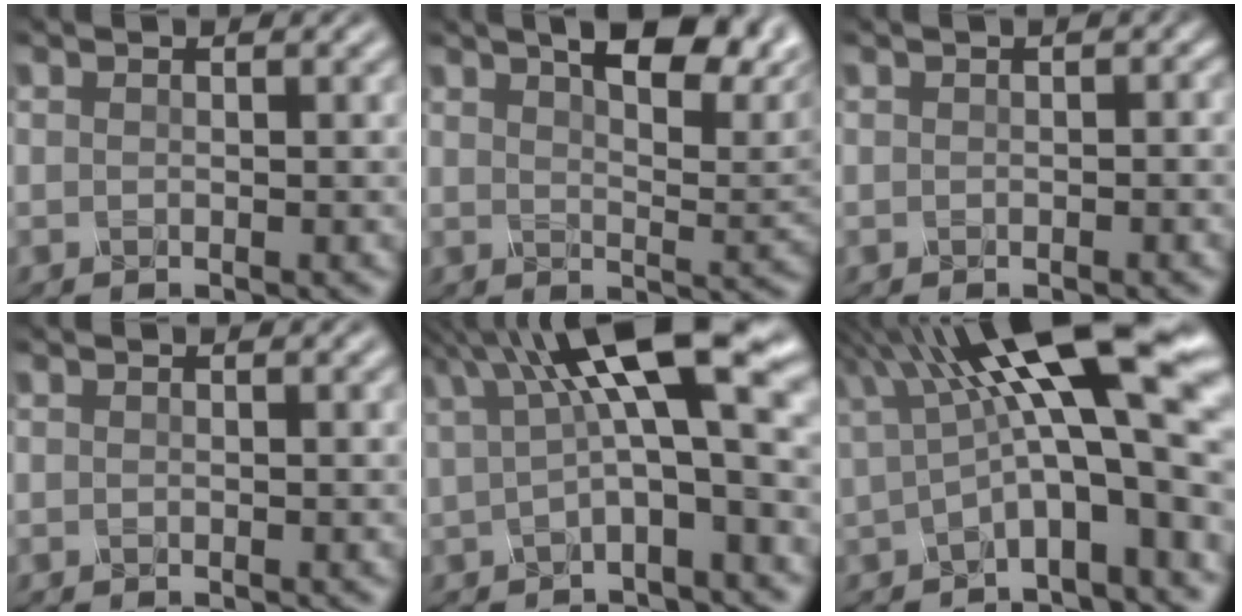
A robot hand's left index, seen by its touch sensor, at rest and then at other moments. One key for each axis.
{"total": 10.3, "fx": 5.8, "fy": 4.0, "fz": 7.5, "tx": -0.094, "ty": 0.020, "tz": 0.085}
{"total": 0.6, "fx": 0.0, "fy": 0.4, "fz": 0.5, "tx": -0.004, "ty": 0.000, "tz": 0.002}
{"total": 0.0}
{"total": 10.3, "fx": 3.1, "fy": 2.9, "fz": 9.4, "tx": -0.147, "ty": 0.019, "tz": 0.044}
{"total": 14.4, "fx": 3.3, "fy": 4.0, "fz": 13.4, "tx": -0.200, "ty": 0.015, "tz": 0.053}